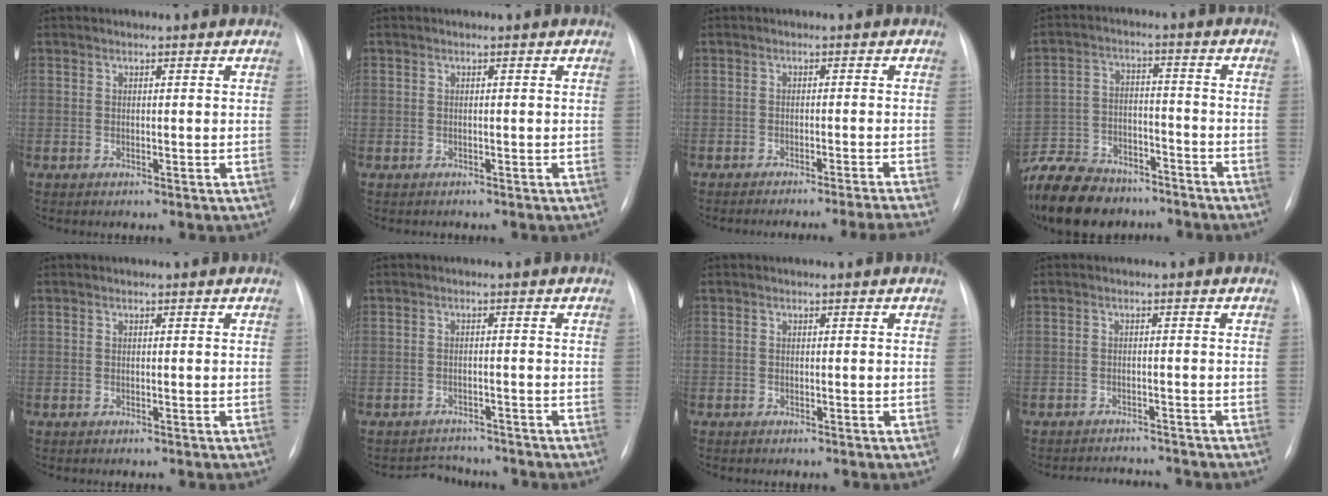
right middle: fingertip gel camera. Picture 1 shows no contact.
{"total": 1.1, "force": [-0.6, 0.9, -0.2], "torque": [-0.004, 0.006, -0.012]}
{"total": 10.4, "force": [-9.6, -2.5, 3.1], "torque": [-0.011, -0.018, -0.122]}
{"total": 17.1, "force": [-13.8, 7.3, 6.8], "torque": [-0.157, -0.001, -0.226]}
{"total": 0.0}
{"total": 3.5, "force": [-3.2, 1.1, -0.8], "torque": [0.008, 0.006, -0.046]}
{"total": 0.0}
{"total": 4.8, "force": [-4.8, 0.4, 0.2], "torque": [-0.001, 0.001, -0.069]}